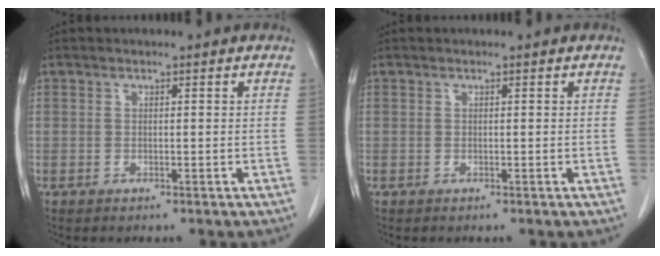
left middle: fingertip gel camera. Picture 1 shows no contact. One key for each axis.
{"total": 0.0}